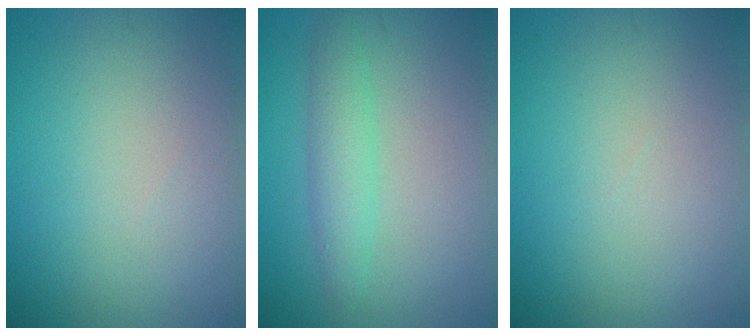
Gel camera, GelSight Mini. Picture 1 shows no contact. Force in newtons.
{"total": 2.5, "press": 2.5, "slide": 0.2}
{"total": 0.0}